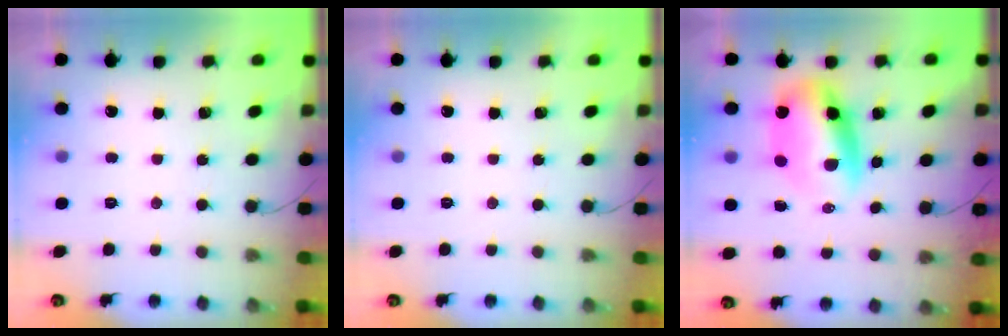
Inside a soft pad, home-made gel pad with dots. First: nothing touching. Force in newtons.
{"total": 0.0}
{"total": 10.3, "press": 9.9, "slide": 2.9}